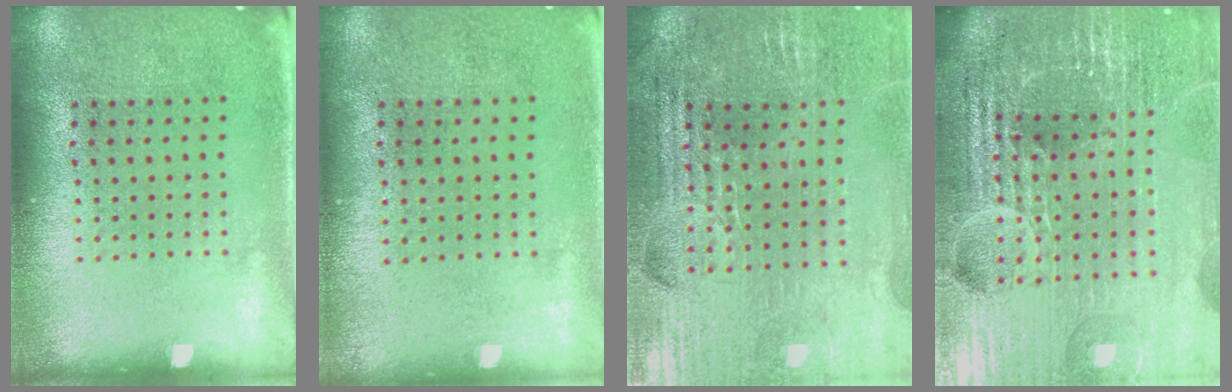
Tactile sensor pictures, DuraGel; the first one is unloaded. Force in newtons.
{"total": 0.0}
{"total": 3.0, "press": 3.0, "slide": 0.4}
{"total": 6.7, "press": 5.8, "slide": 3.4}